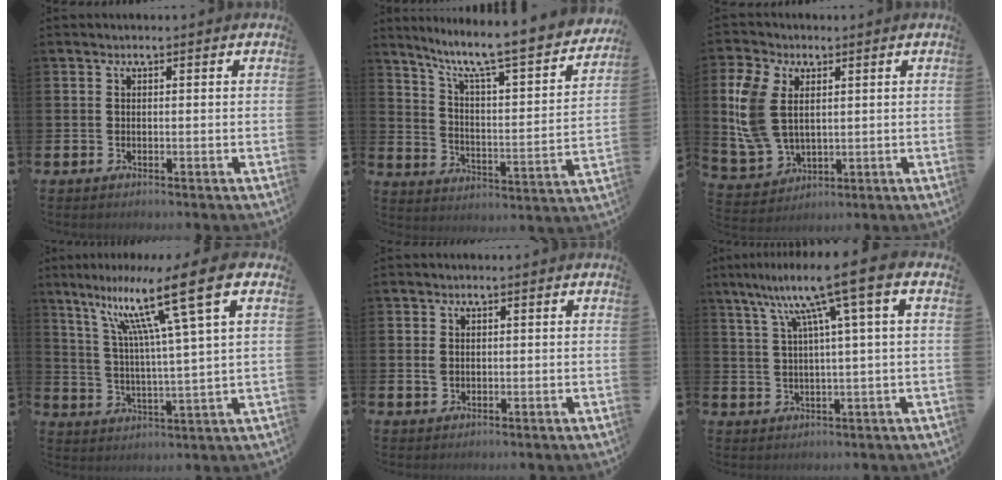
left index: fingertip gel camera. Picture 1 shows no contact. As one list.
[{"total": 7.8, "force": [6.8, 0.8, 3.9], "torque": [-0.092, -0.065, 0.103]}, {"total": 9.0, "force": [2.6, 6.3, 6.0], "torque": [-0.146, 0.017, 0.051]}, {"total": 13.2, "force": [7.8, -0.1, 10.6], "torque": [-0.216, -0.034, 0.115]}, {"total": 1.6, "force": [0.4, 1.3, 0.9], "torque": [-0.018, 0.009, 0.006]}, {"total": 9.5, "force": [4.5, -0.1, 8.4], "torque": [-0.178, -0.009, 0.069]}]